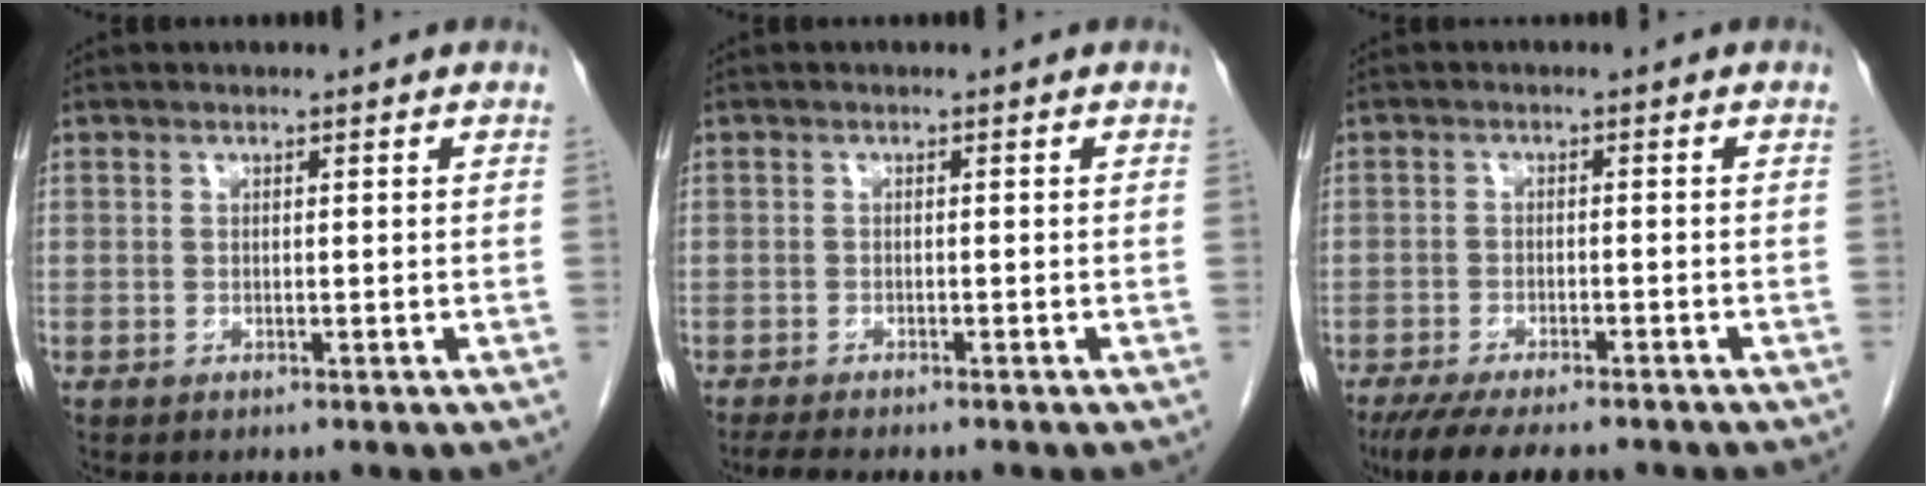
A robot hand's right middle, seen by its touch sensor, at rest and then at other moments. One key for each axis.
{"total": 4.3, "fx": -3.6, "fy": 0.5, "fz": 2.2, "tx": -0.036, "ty": -0.010, "tz": -0.054}
{"total": 10.9, "fx": -9.0, "fy": 2.4, "fz": 5.6, "tx": -0.085, "ty": -0.015, "tz": -0.136}